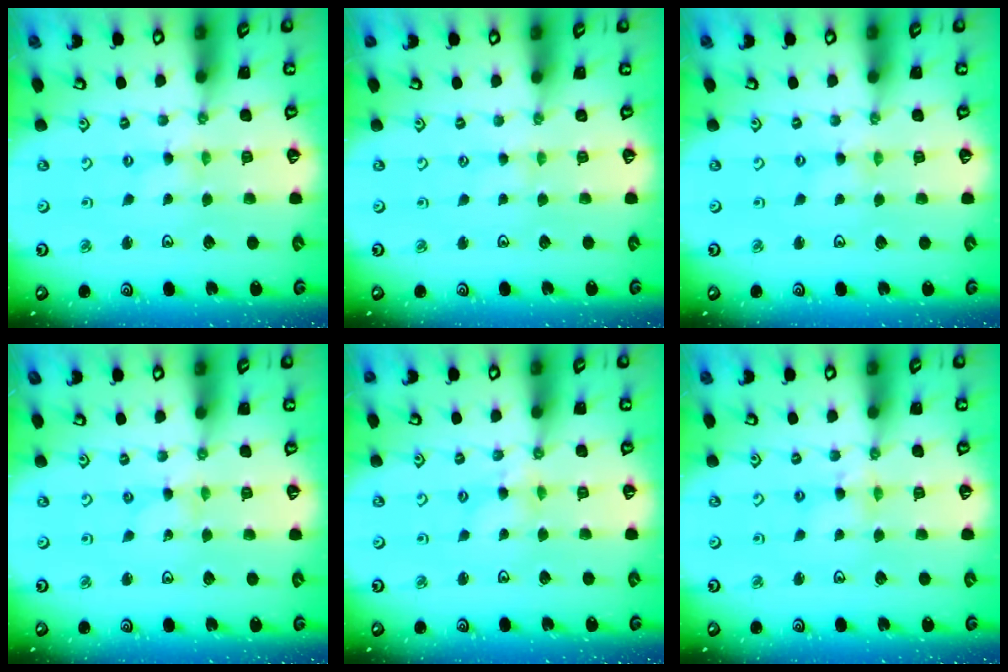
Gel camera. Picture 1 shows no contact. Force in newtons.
{"total": 1.0, "press": 0.9, "slide": 0.2}
{"total": 0.0}
{"total": 0.0}
{"total": 3.9, "press": 3.9, "slide": 0.4}
{"total": 4.0, "press": 4.0, "slide": 0.4}